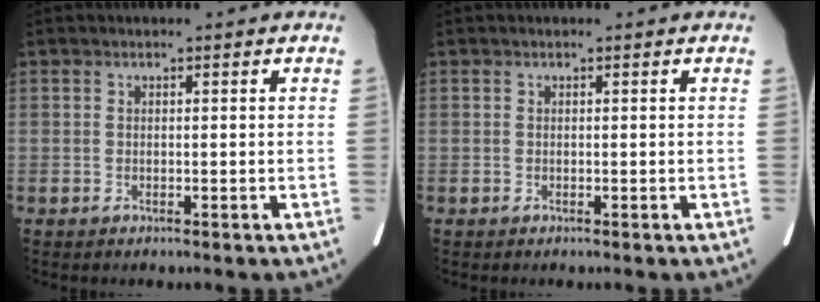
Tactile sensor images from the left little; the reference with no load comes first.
{"total": 0.0}